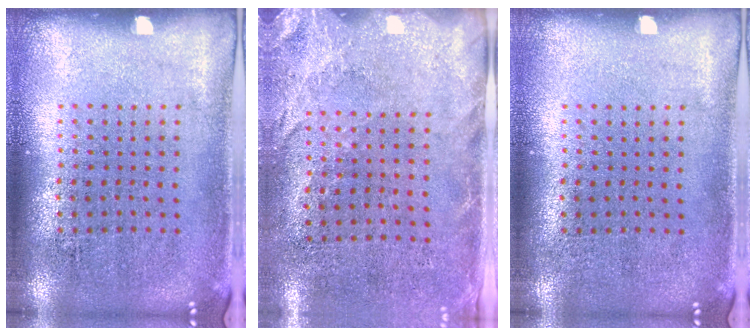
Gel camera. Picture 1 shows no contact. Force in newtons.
{"total": 2.6, "press": 2.0, "slide": 1.5}
{"total": 0.0}